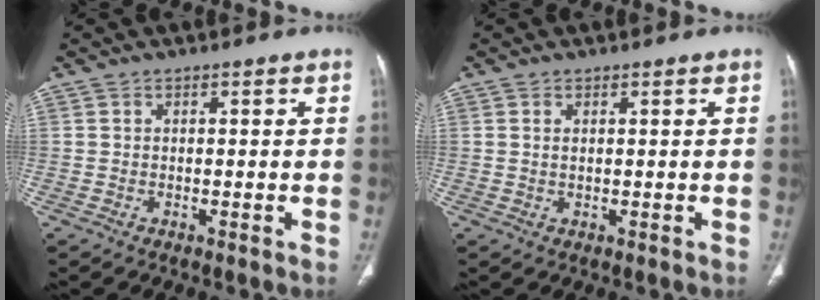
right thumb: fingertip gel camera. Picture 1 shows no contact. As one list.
[{"total": 1.0, "force": [0.4, 0.4, 0.8], "torque": [-0.019, 0.001, 0.011]}]